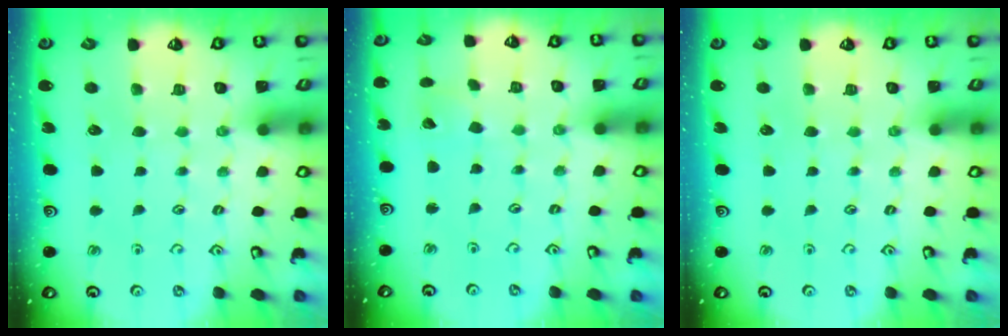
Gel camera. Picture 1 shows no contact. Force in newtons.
{"total": 2.8, "press": 2.8, "slide": 0.4}
{"total": 0.0}